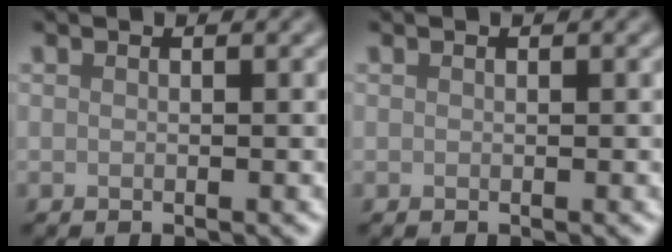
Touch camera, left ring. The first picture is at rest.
{"total": 0.0}